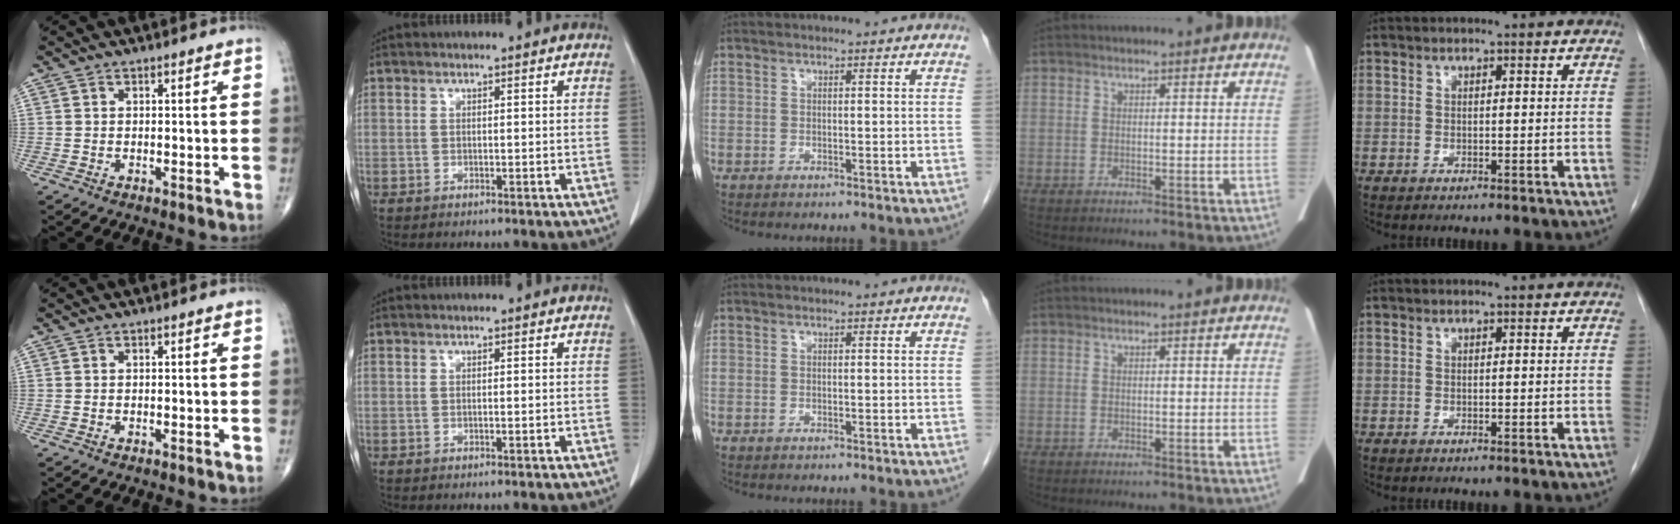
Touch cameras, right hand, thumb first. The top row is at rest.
{}